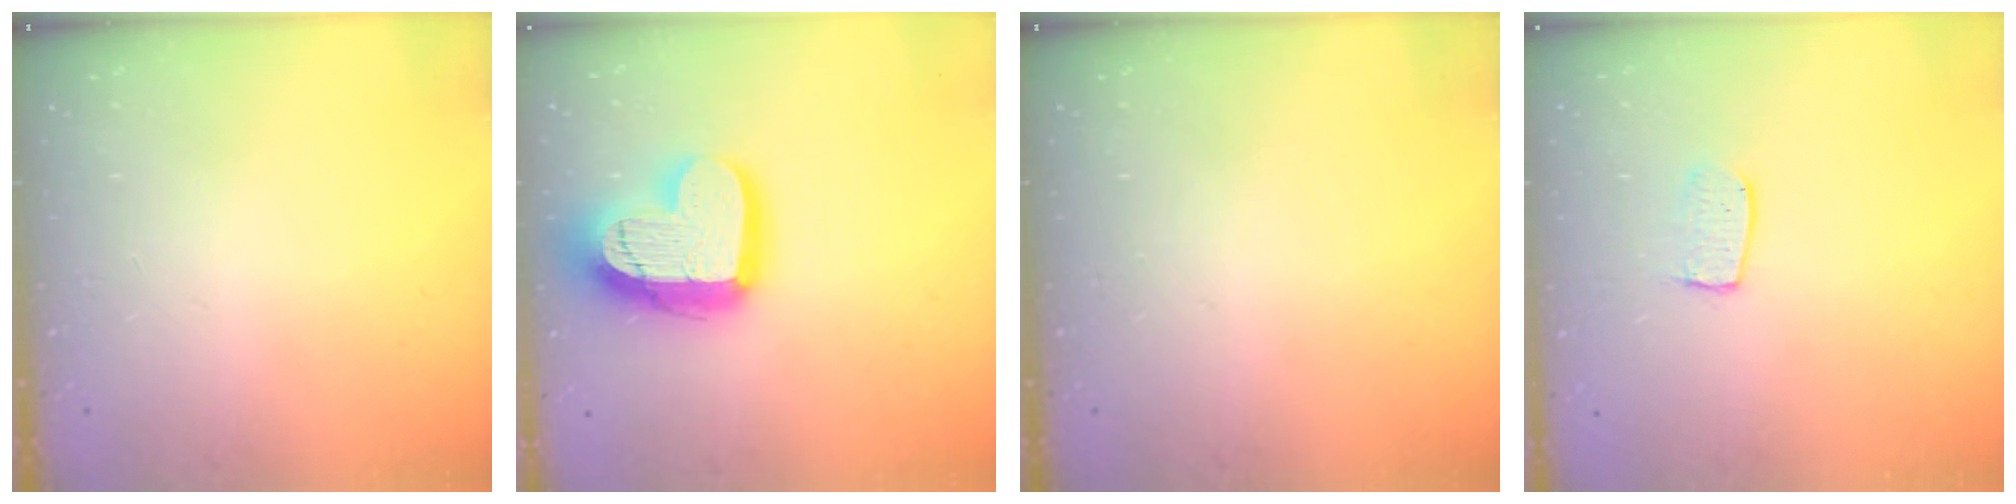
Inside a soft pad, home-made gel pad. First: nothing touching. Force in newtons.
{"total": 19.3, "press": 19.2, "slide": 1.7}
{"total": 0.0}
{"total": 6.3, "press": 6.2, "slide": 0.5}